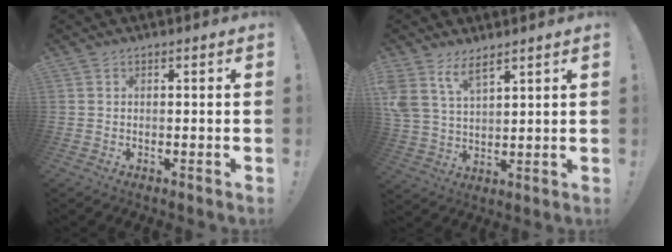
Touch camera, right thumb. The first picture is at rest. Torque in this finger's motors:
{"motor_torque": [0.38, 0.40, 0.30, 0.22, 0.15]}